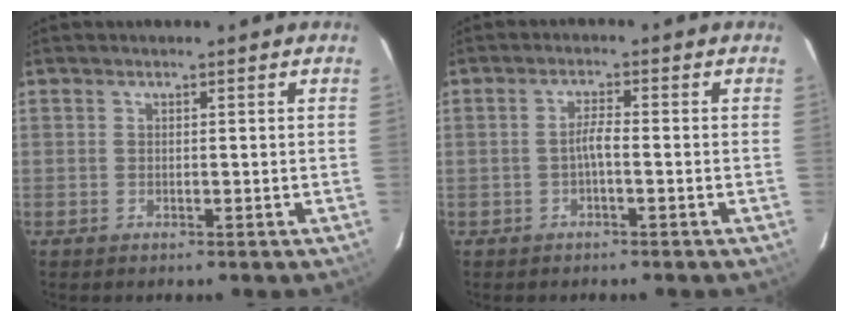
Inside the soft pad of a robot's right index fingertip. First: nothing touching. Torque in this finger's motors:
{"motor_torque": [0.67, -0.16, 0.37, 0.08]}